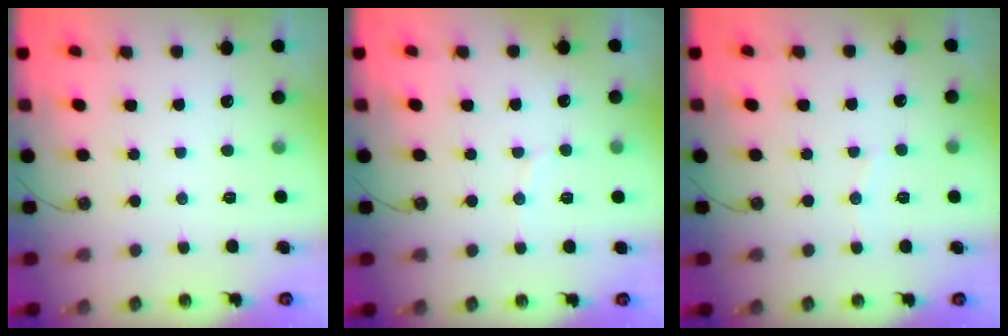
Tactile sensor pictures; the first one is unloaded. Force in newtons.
{"total": 4.7, "press": 4.5, "slide": 1.0}
{"total": 4.0, "press": 4.0, "slide": 0.4}